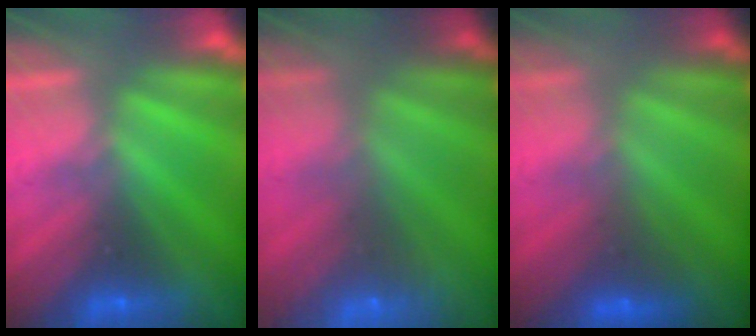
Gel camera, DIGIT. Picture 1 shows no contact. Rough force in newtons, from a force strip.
{"total": 7.1}
{"total": 2.4}